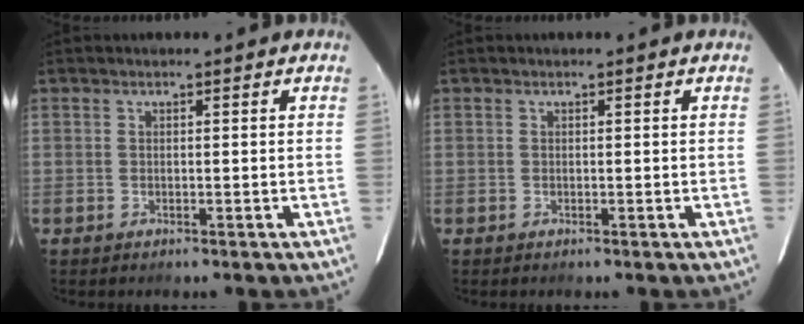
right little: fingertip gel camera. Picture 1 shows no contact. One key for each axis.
{"total": 0.0}